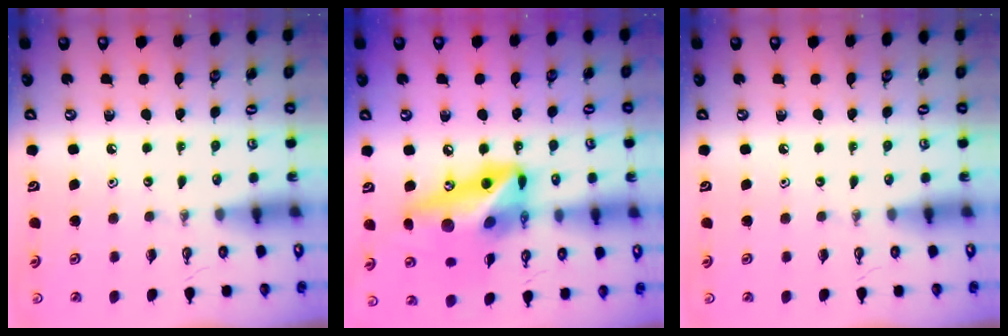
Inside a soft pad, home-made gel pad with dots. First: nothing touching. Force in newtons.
{"total": 19.3, "press": 19.0, "slide": 3.2}
{"total": 0.0}